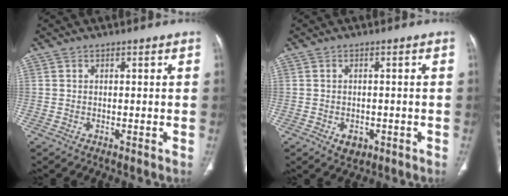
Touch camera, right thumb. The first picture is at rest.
{"total": 3.0, "force": [-1.2, 2.1, 1.7], "torque": [-0.015, 0.001, -0.010]}